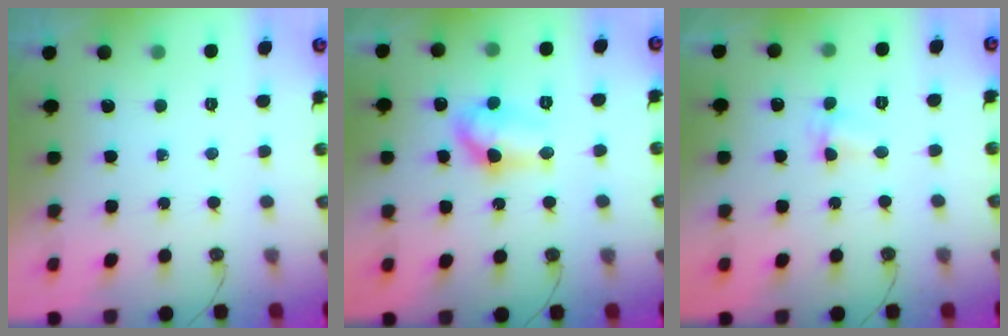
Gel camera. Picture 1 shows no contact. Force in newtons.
{"total": 10.6, "press": 10.6, "slide": 0.9}
{"total": 1.7, "press": 1.6, "slide": 0.6}